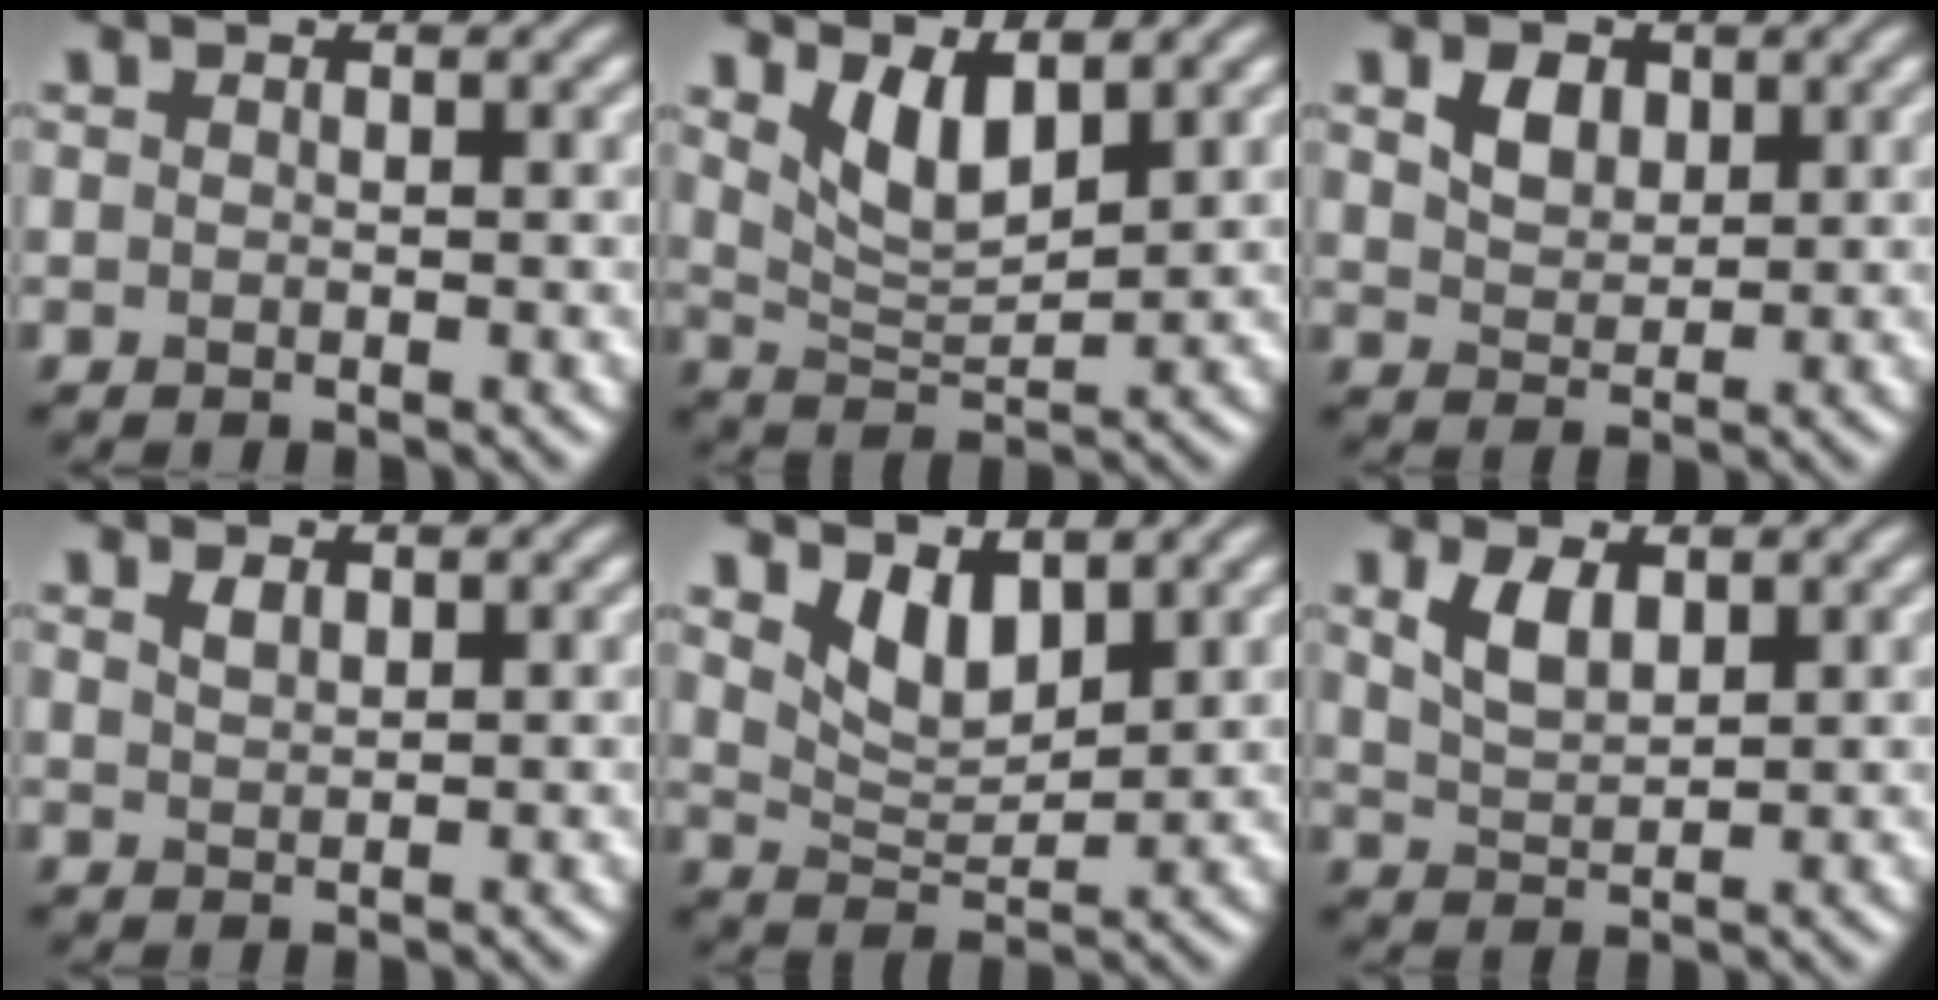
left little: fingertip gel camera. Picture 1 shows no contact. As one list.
[{"total": 4.3, "force": [2.3, 1.7, 3.1], "torque": [-0.069, -0.010, 0.049]}, {"total": 2.7, "force": [1.3, 1.9, 1.5], "torque": [-0.034, 0.001, 0.024]}, {"total": 1.1, "force": [0.8, 0.5, 0.5], "torque": [-0.014, 0.000, 0.019]}, {"total": 3.5, "force": [2.2, 1.7, 2.2], "torque": [-0.051, -0.011, 0.043]}, {"total": 2.9, "force": [1.5, 1.4, 2.0], "torque": [-0.047, -0.001, 0.034]}]